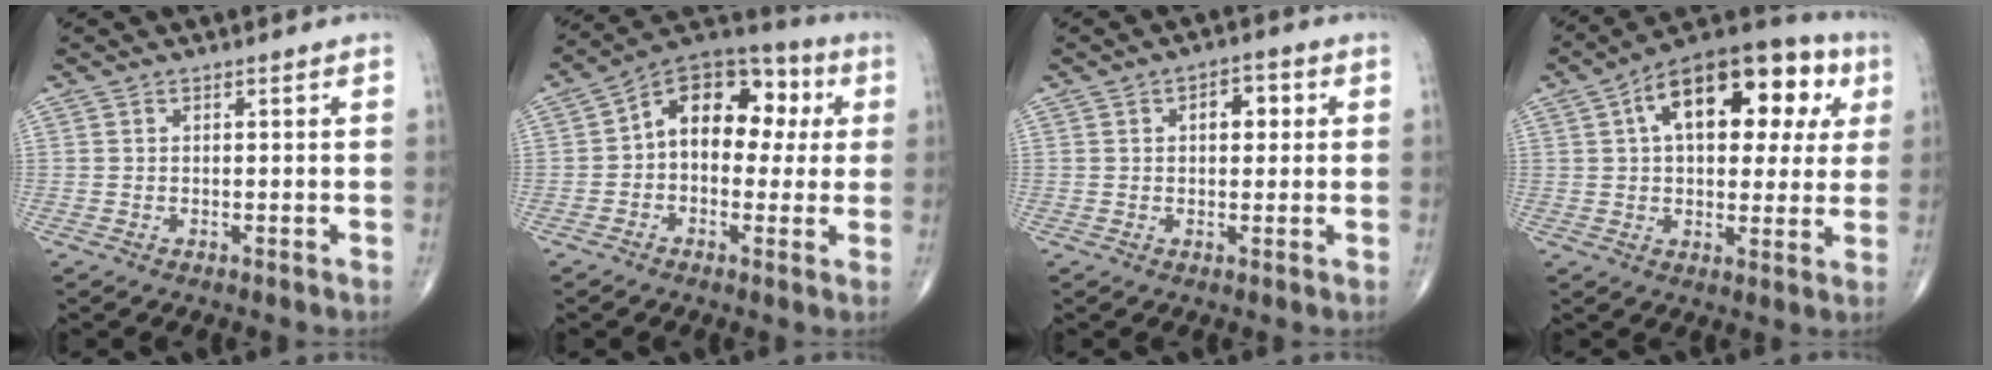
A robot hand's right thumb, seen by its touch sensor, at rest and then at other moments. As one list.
[{"total": 15.3, "force": [1.9, 10.2, 11.2], "torque": [-0.114, 0.042, 0.013]}, {"total": 4.9, "force": [1.1, 3.0, 3.8], "torque": [-0.033, 0.008, 0.011]}, {"total": 22.0, "force": [6.6, 11.8, 17.3], "torque": [-0.218, 0.029, 0.089]}]